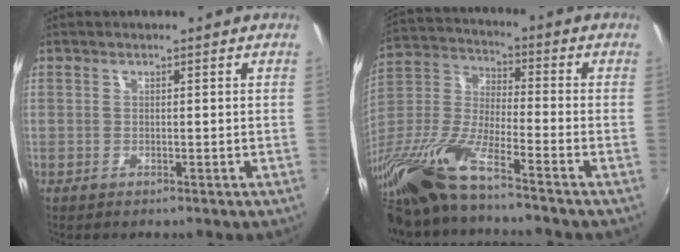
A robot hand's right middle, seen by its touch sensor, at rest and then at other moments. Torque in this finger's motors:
{"motor_torque": [1.09, -1.05, 0.51, 0.21]}